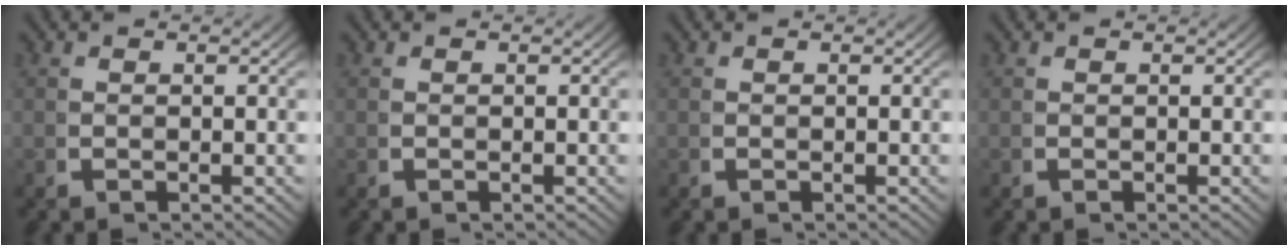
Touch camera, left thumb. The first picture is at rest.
{"total": 0.0}
{"total": 0.7, "force": [0.3, -0.6, -0.2], "torque": [0.007, -0.001, 0.007]}
{"total": 0.0}